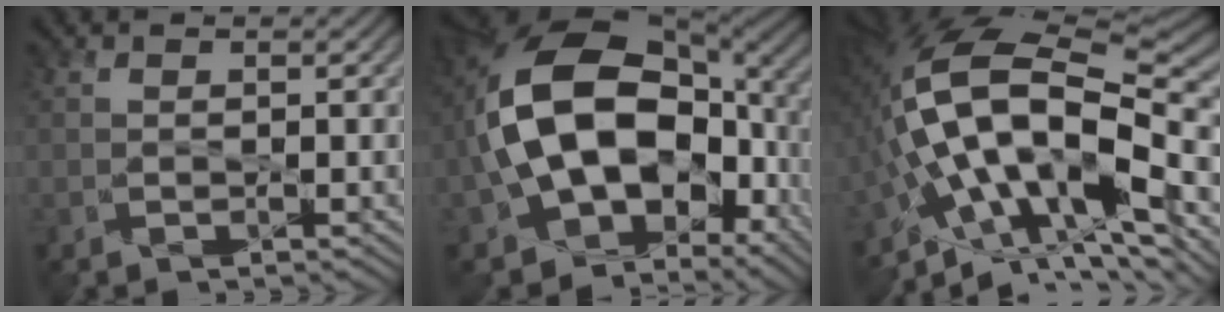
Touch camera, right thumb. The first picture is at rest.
{"total": 17.6, "force": [-0.8, 12.0, 12.8], "torque": [-0.247, -0.005, -0.006]}
{"total": 16.8, "force": [-3.2, 7.4, 14.7], "torque": [-0.280, 0.019, -0.063]}